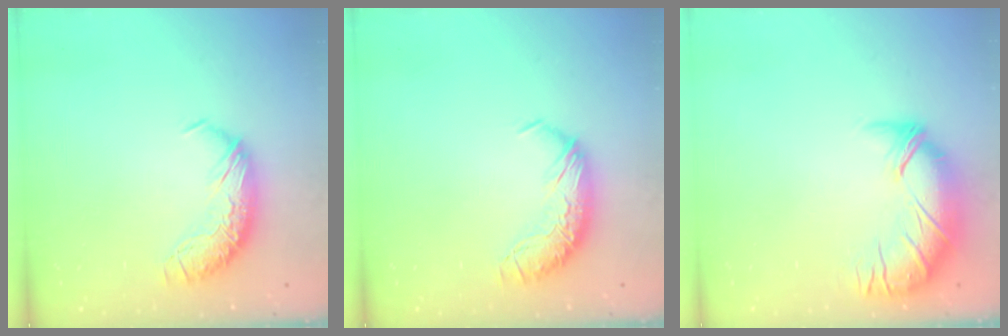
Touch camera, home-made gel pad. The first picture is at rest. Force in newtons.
{"total": 0.0}
{"total": 2.5, "press": 0.5, "slide": 2.5}